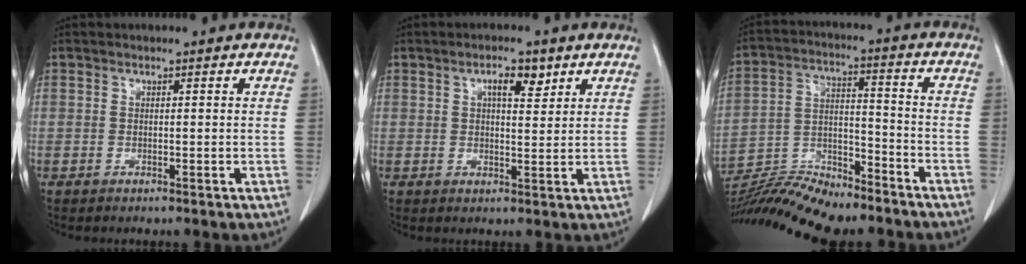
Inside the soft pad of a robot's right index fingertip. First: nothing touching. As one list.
[{"total": 4.0, "force": [2.1, 1.4, 3.1], "torque": [-0.052, 0.002, 0.034]}, {"total": 16.1, "force": [-14.7, 2.2, 6.2], "torque": [-0.108, 0.011, -0.248]}]